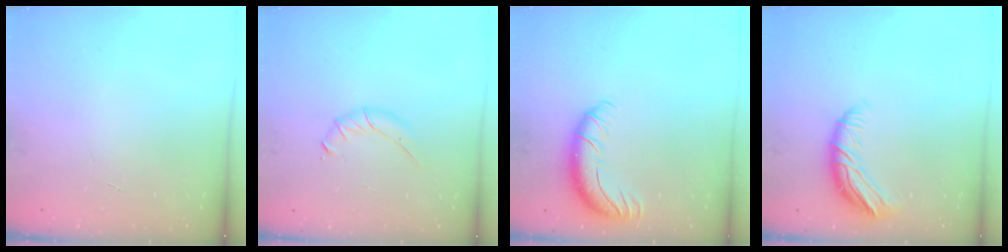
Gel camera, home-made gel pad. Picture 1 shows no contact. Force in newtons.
{"total": 4.9, "press": 4.7, "slide": 1.3}
{"total": 10.5, "press": 10.2, "slide": 2.4}
{"total": 11.1, "press": 11.0, "slide": 1.4}